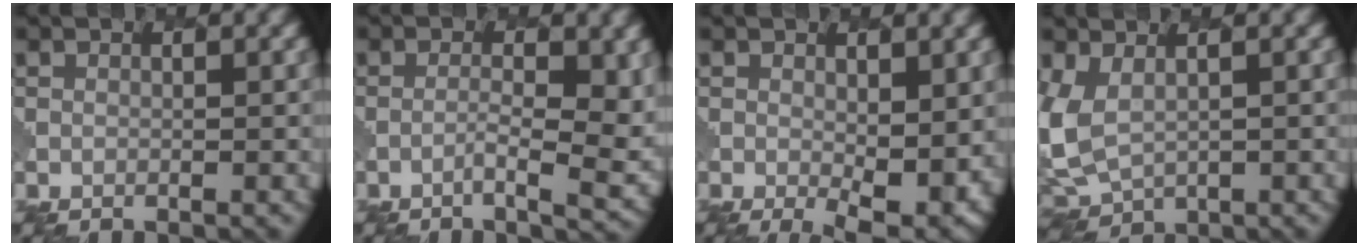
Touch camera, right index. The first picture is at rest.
{"total": 4.5, "force": [-0.9, 1.2, 4.3], "torque": [-0.076, -0.004, -0.015]}
{"total": 4.8, "force": [0.1, 1.9, 4.4], "torque": [-0.064, -0.018, 0.009]}
{"total": 5.3, "force": [1.0, 3.6, 3.7], "torque": [-0.098, -0.010, 0.021]}